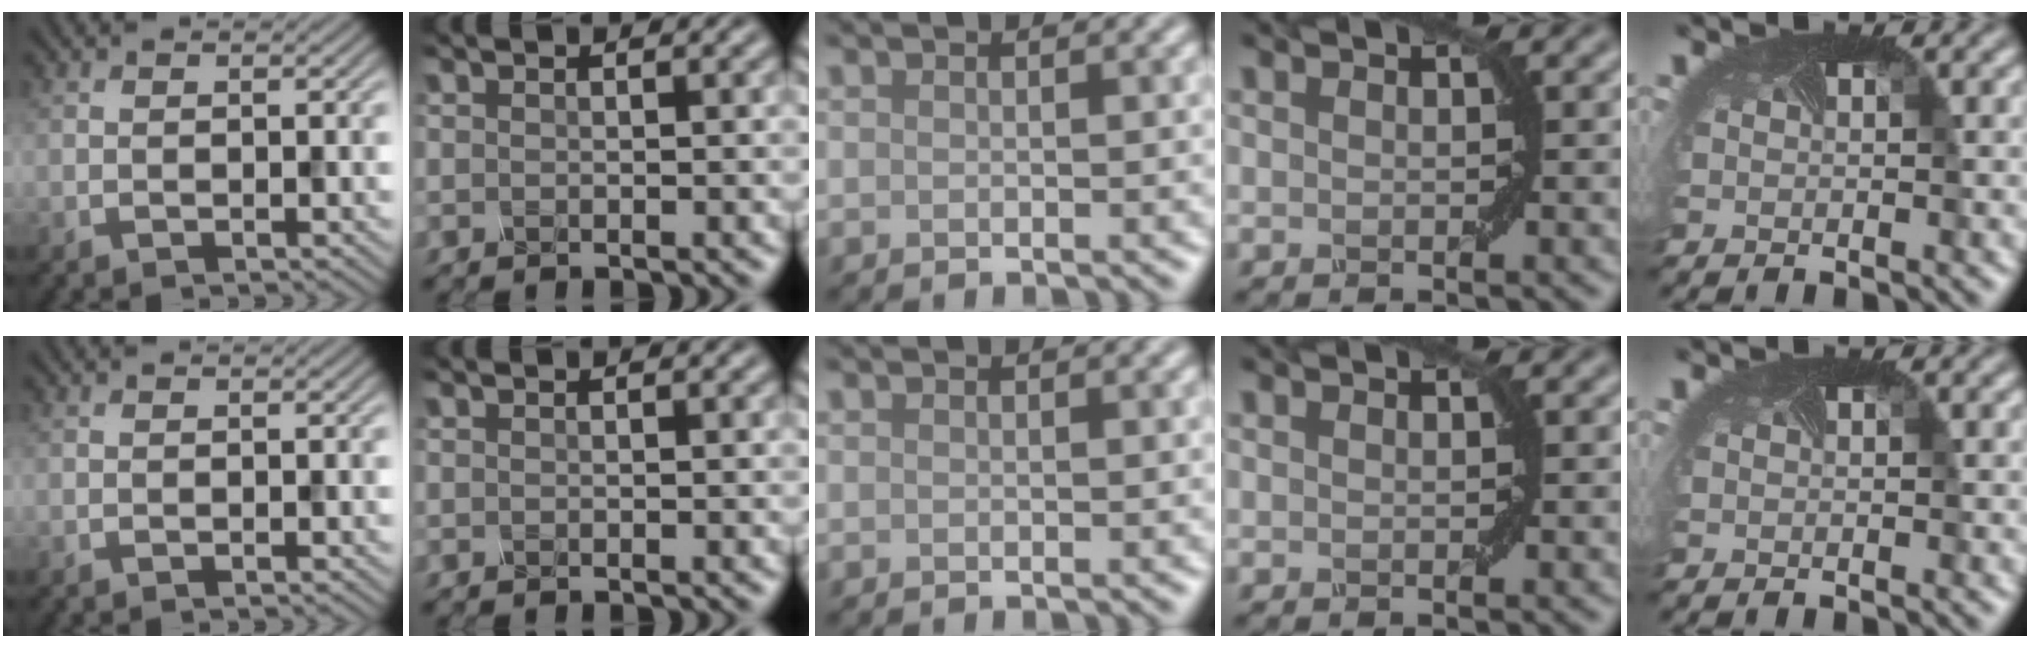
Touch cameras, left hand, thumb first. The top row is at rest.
{}